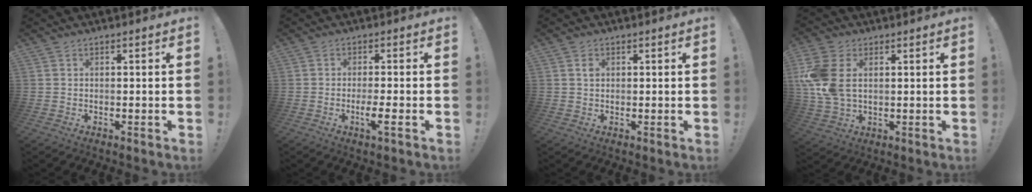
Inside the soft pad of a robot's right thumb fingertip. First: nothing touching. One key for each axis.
{"total": 4.7, "fx": -1.8, "fy": -0.1, "fz": 4.3, "tx": -0.074, "ty": -0.008, "tz": -0.031}
{"total": 1.3, "fx": 0.4, "fy": 1.1, "fz": 0.7, "tx": 0.000, "ty": -0.003, "tz": 0.004}
{"total": 12.3, "fx": 2.3, "fy": 8.4, "fz": 8.8, "tx": -0.190, "ty": -0.006, "tz": 0.043}